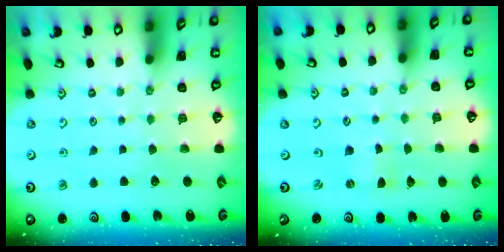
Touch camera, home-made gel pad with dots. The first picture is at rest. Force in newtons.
{"total": 0.0}